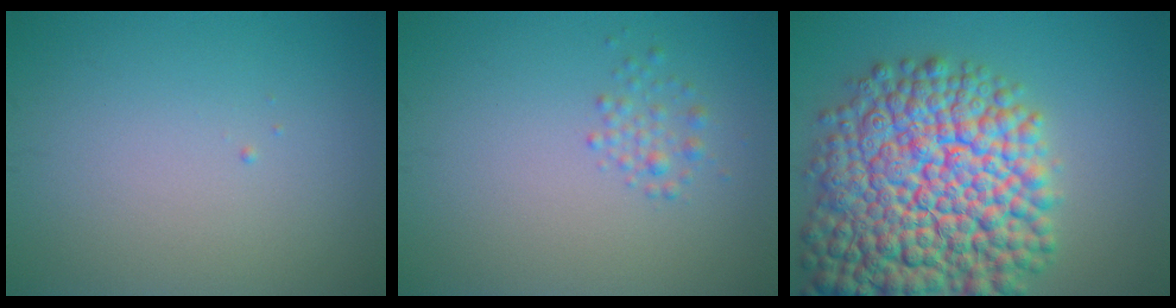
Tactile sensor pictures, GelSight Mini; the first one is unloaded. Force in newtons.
{"total": 1.4, "press": 1.4, "slide": 0.1}
{"total": 16.8, "press": 16.8, "slide": 0.7}